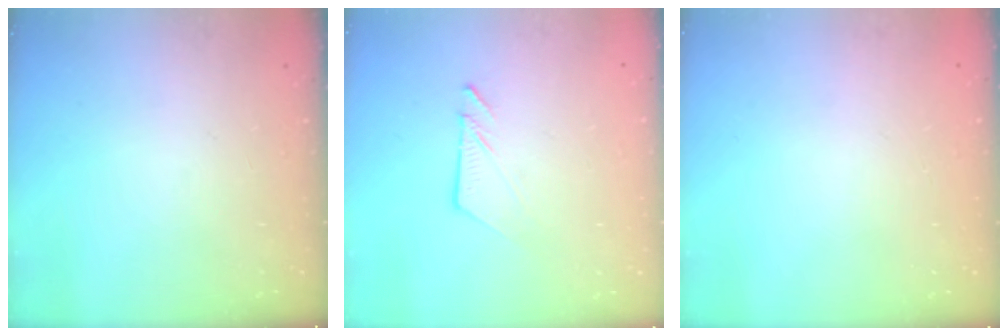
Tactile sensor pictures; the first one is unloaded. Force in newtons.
{"total": 6.0, "press": 6.0, "slide": 0.1}
{"total": 0.0}